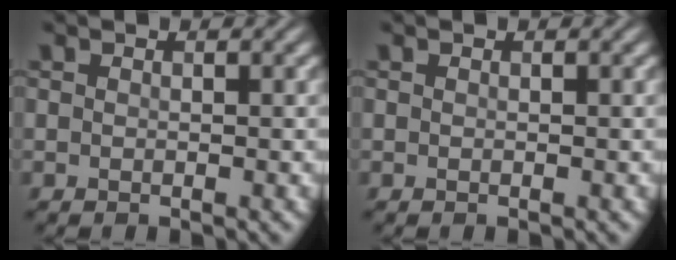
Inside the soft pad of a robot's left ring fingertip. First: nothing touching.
{"total": 0.0}